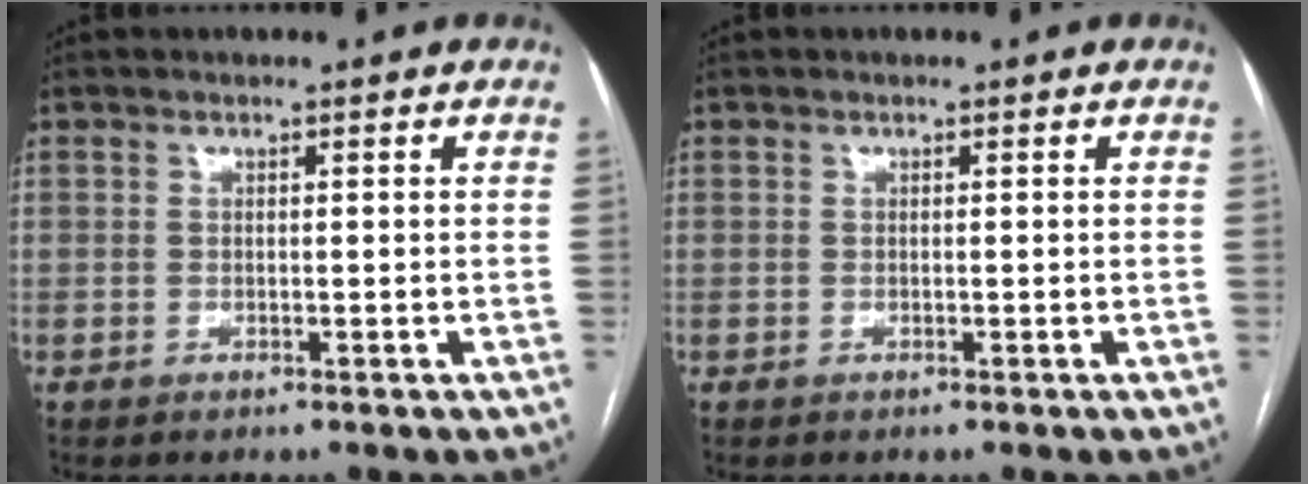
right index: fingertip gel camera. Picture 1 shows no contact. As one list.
[{"total": 0.0}]